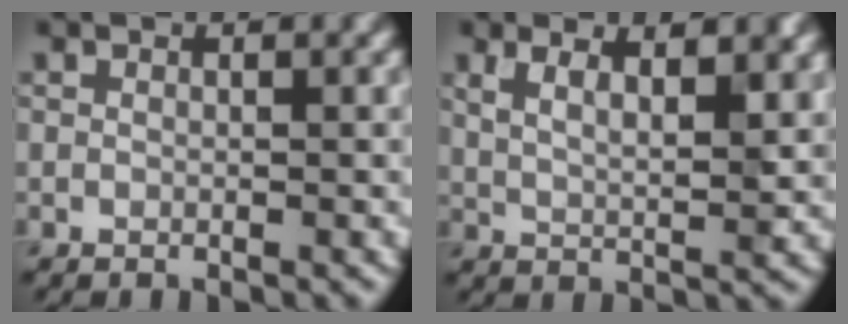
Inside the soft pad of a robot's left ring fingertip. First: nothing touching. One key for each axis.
{"total": 5.7, "fx": 3.3, "fy": 2.2, "fz": 4.1, "tx": -0.054, "ty": 0.015, "tz": 0.041}